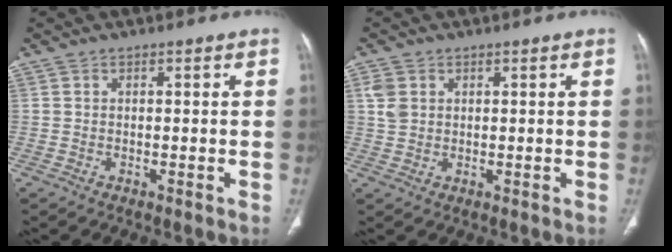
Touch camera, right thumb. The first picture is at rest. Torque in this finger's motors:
{"motor_torque": [-0.01, -0.18, 0.44, 0.36, 0.00]}